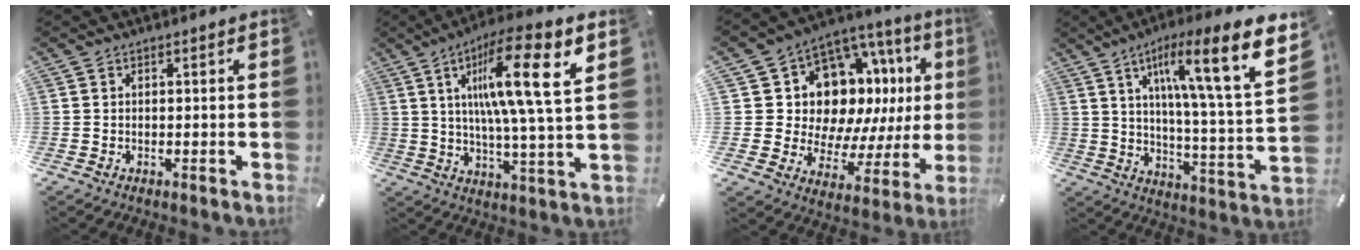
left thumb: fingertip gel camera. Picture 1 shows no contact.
{"total": 17.5, "force": [6.0, 1.9, 16.3], "torque": [-0.296, -0.020, 0.076]}
{"total": 13.8, "force": [5.9, 10.6, 6.6], "torque": [-0.107, -0.073, 0.121]}
{"total": 19.1, "force": [9.6, 3.4, 16.2], "torque": [-0.248, -0.059, 0.131]}